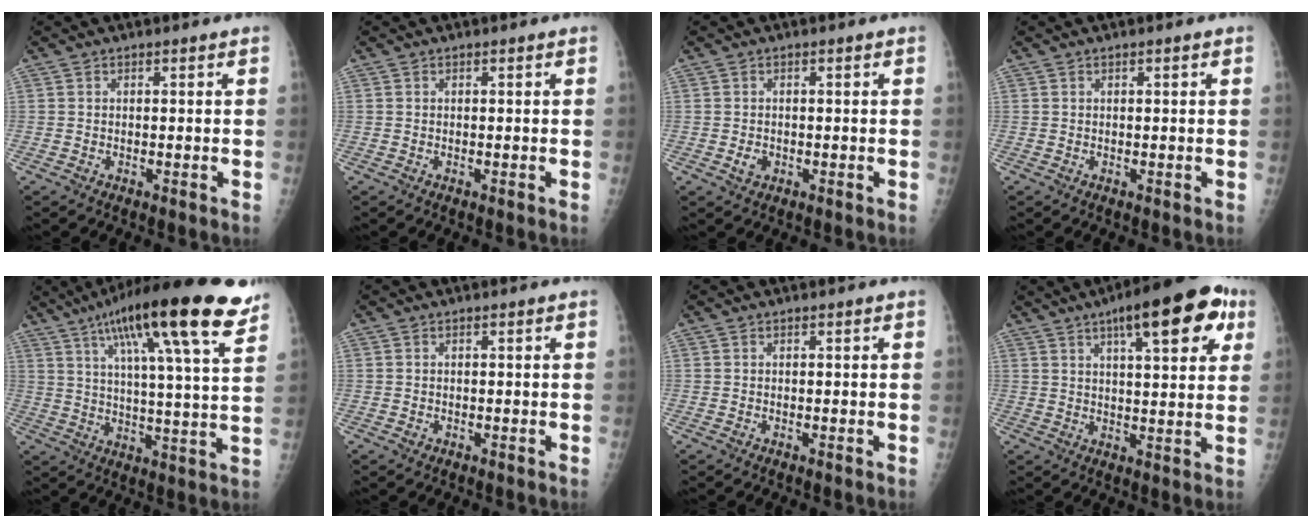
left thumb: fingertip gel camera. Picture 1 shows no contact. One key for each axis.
{"total": 0.0}
{"total": 1.7, "fx": -0.5, "fy": 1.5, "fz": 0.8, "tx": -0.008, "ty": 0.000, "tz": -0.006}
{"total": 0.6, "fx": 0.2, "fy": 0.1, "fz": 0.5, "tx": -0.008, "ty": 0.001, "tz": 0.003}
{"total": 22.8, "fx": 13.9, "fy": 3.8, "fz": 17.7, "tx": -0.268, "ty": -0.033, "tz": 0.206}
{"total": 0.6, "fx": -0.3, "fy": 0.5, "fz": 0.0, "tx": 0.002, "ty": 0.000, "tz": -0.004}
{"total": 0.0}
{"total": 16.2, "fx": 7.8, "fy": 5.1, "fz": 13.3, "tx": -0.157, "ty": -0.006, "tz": 0.103}